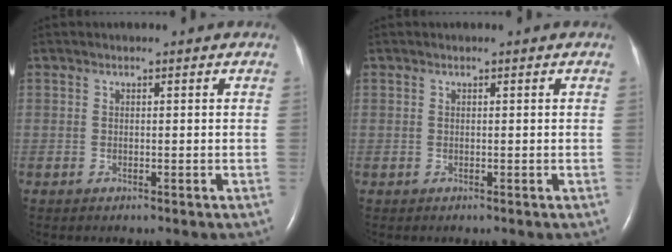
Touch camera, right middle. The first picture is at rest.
{"total": 0.0}